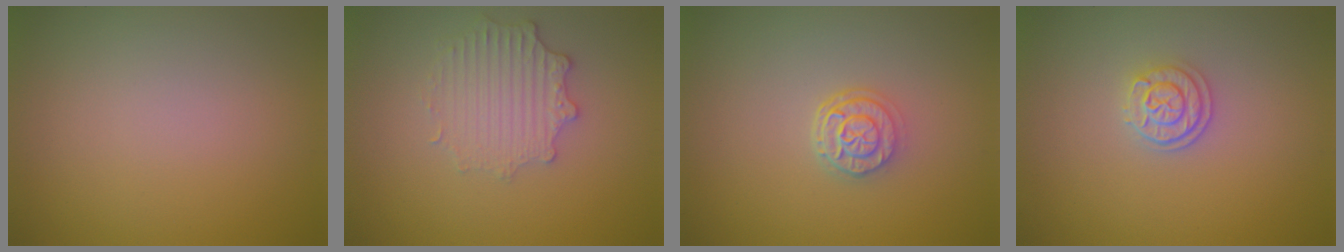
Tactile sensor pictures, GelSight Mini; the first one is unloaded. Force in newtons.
{"total": 2.7, "press": 2.6, "slide": 0.8}
{"total": 2.7, "press": 2.2, "slide": 1.6}
{"total": 2.2, "press": 2.1, "slide": 0.9}